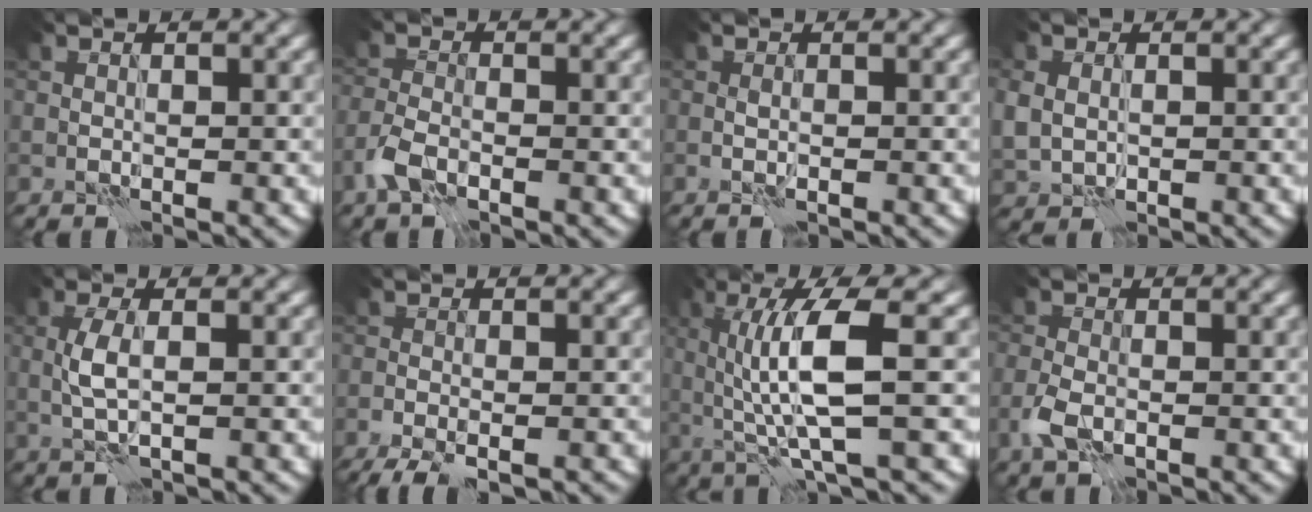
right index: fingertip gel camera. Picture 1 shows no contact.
{"total": 2.6, "force": [-1.6, 1.1, 1.7], "torque": [-0.039, 0.001, -0.040]}
{"total": 0.6, "force": [-0.2, 0.1, 0.5], "torque": [-0.013, 0.001, -0.005]}
{"total": 2.7, "force": [0.1, 2.3, 1.5], "torque": [-0.037, -0.003, 0.010]}
{"total": 2.4, "force": [0.0, 0.7, 2.3], "torque": [-0.055, 0.004, -0.002]}
{"total": 4.5, "force": [-3.4, 1.1, 2.7], "torque": [-0.048, -0.016, -0.055]}
{"total": 7.0, "force": [0.6, 1.4, 6.8], "torque": [-0.123, -0.003, 0.016]}
{"total": 2.5, "force": [-1.0, 1.4, 1.8], "torque": [-0.044, -0.004, -0.024]}